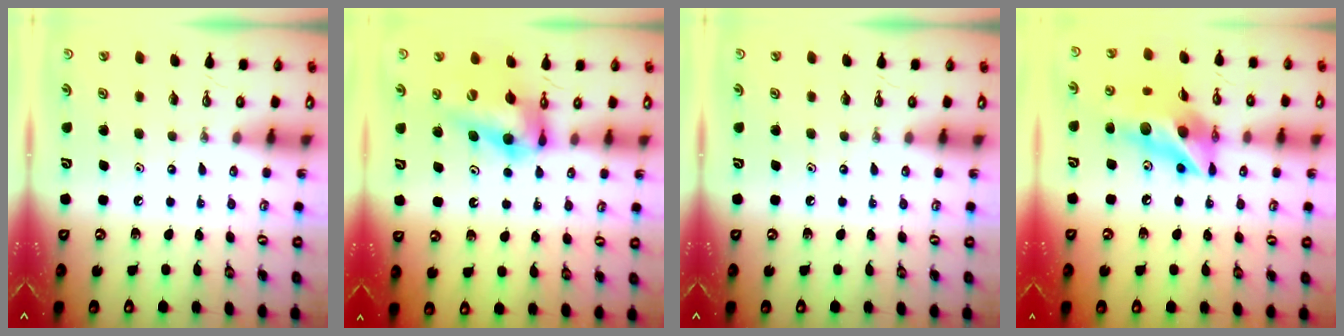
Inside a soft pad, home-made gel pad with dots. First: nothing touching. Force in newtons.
{"total": 12.7, "press": 12.6, "slide": 1.1}
{"total": 0.0}
{"total": 14.7, "press": 14.7, "slide": 1.6}